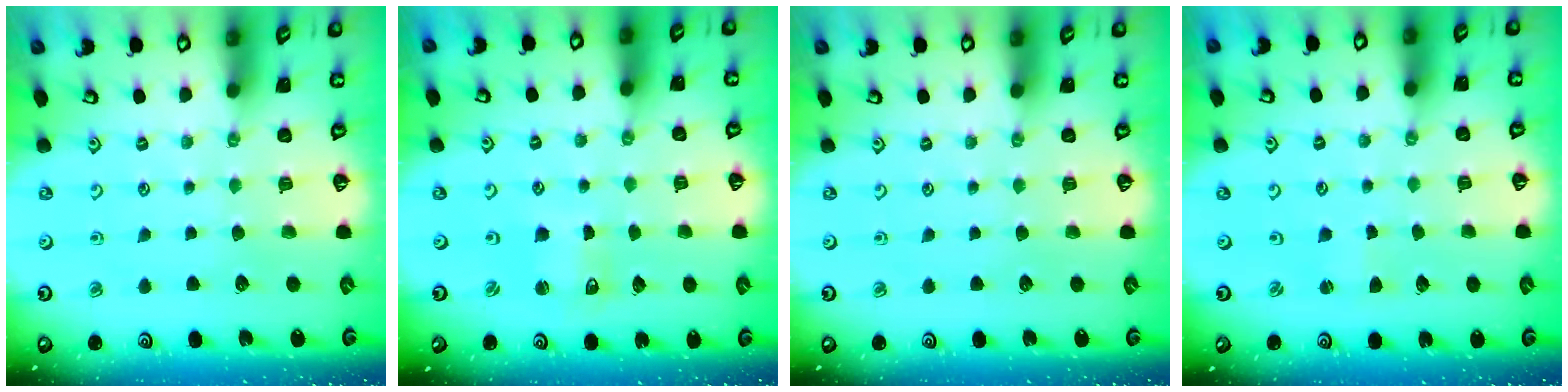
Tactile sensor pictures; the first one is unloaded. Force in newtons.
{"total": 1.9, "press": 1.9, "slide": 0.3}
{"total": 0.0}
{"total": 1.1, "press": 1.1, "slide": 0.2}